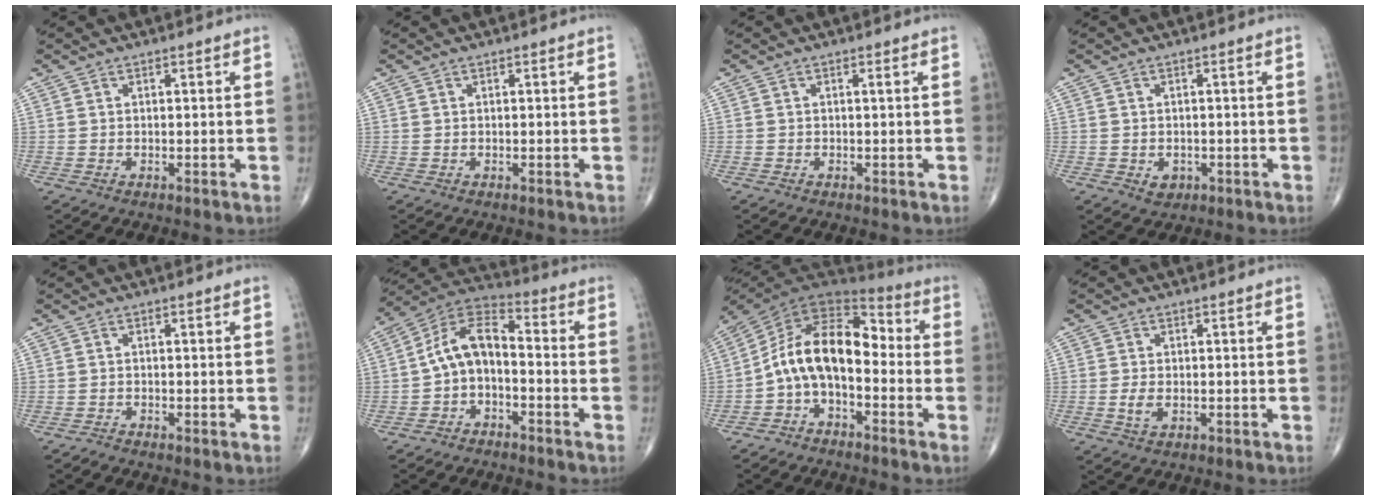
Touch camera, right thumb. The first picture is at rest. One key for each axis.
{"total": 0.0}
{"total": 0.0}
{"total": 2.3, "fx": -0.8, "fy": 1.9, "fz": 1.1, "tx": -0.008, "ty": 0.001, "tz": -0.004}
{"total": 0.7, "fx": -0.7, "fy": 0.0, "fz": 0.0, "tx": -0.005, "ty": -0.003, "tz": -0.018}
{"total": 9.7, "fx": -2.2, "fy": 5.7, "fz": 7.6, "tx": -0.129, "ty": 0.055, "tz": -0.054}
{"total": 13.5, "fx": -2.2, "fy": 7.5, "fz": 11.0, "tx": -0.173, "ty": 0.077, "tz": -0.054}
{"total": 2.5, "fx": -0.5, "fy": 1.4, "fz": 2.0, "tx": -0.044, "ty": -0.003, "tz": -0.009}